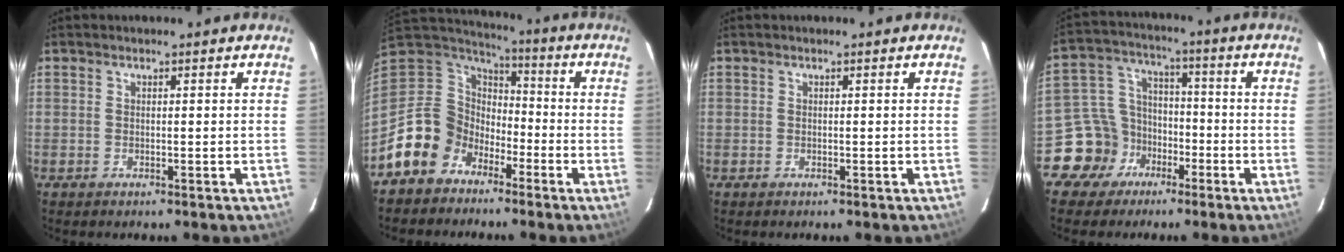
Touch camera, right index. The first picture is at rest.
{"total": 11.9, "force": [-7.0, 9.4, 2.3], "torque": [-0.070, 0.028, -0.132]}
{"total": 0.0}
{"total": 10.3, "force": [-5.6, 8.4, 1.8], "torque": [-0.055, 0.041, -0.090]}